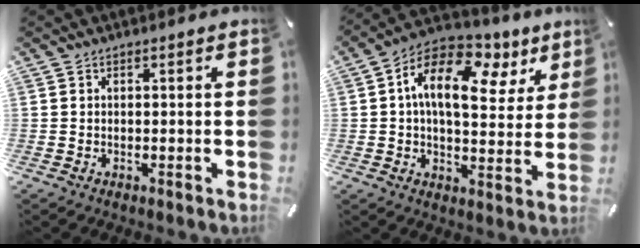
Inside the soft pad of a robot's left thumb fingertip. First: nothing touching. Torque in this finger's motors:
{"motor_torque": [0.71, 1.24, 1.91, -0.87, 0.42]}